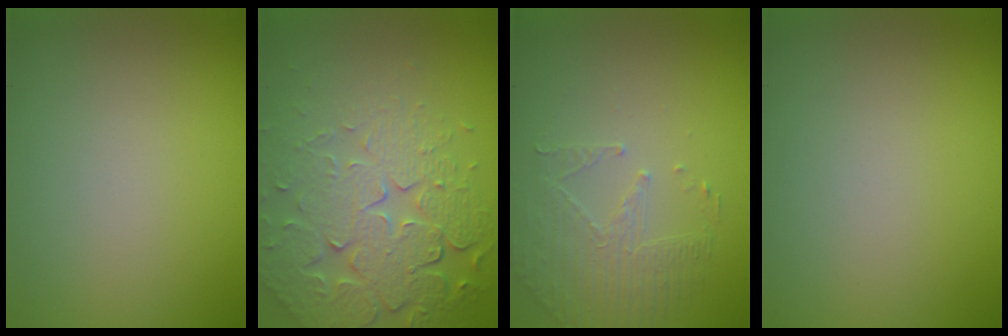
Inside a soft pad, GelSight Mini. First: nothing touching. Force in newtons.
{"total": 7.9, "press": 5.6, "slide": 5.5}
{"total": 1.9, "press": 1.5, "slide": 1.2}
{"total": 0.0}